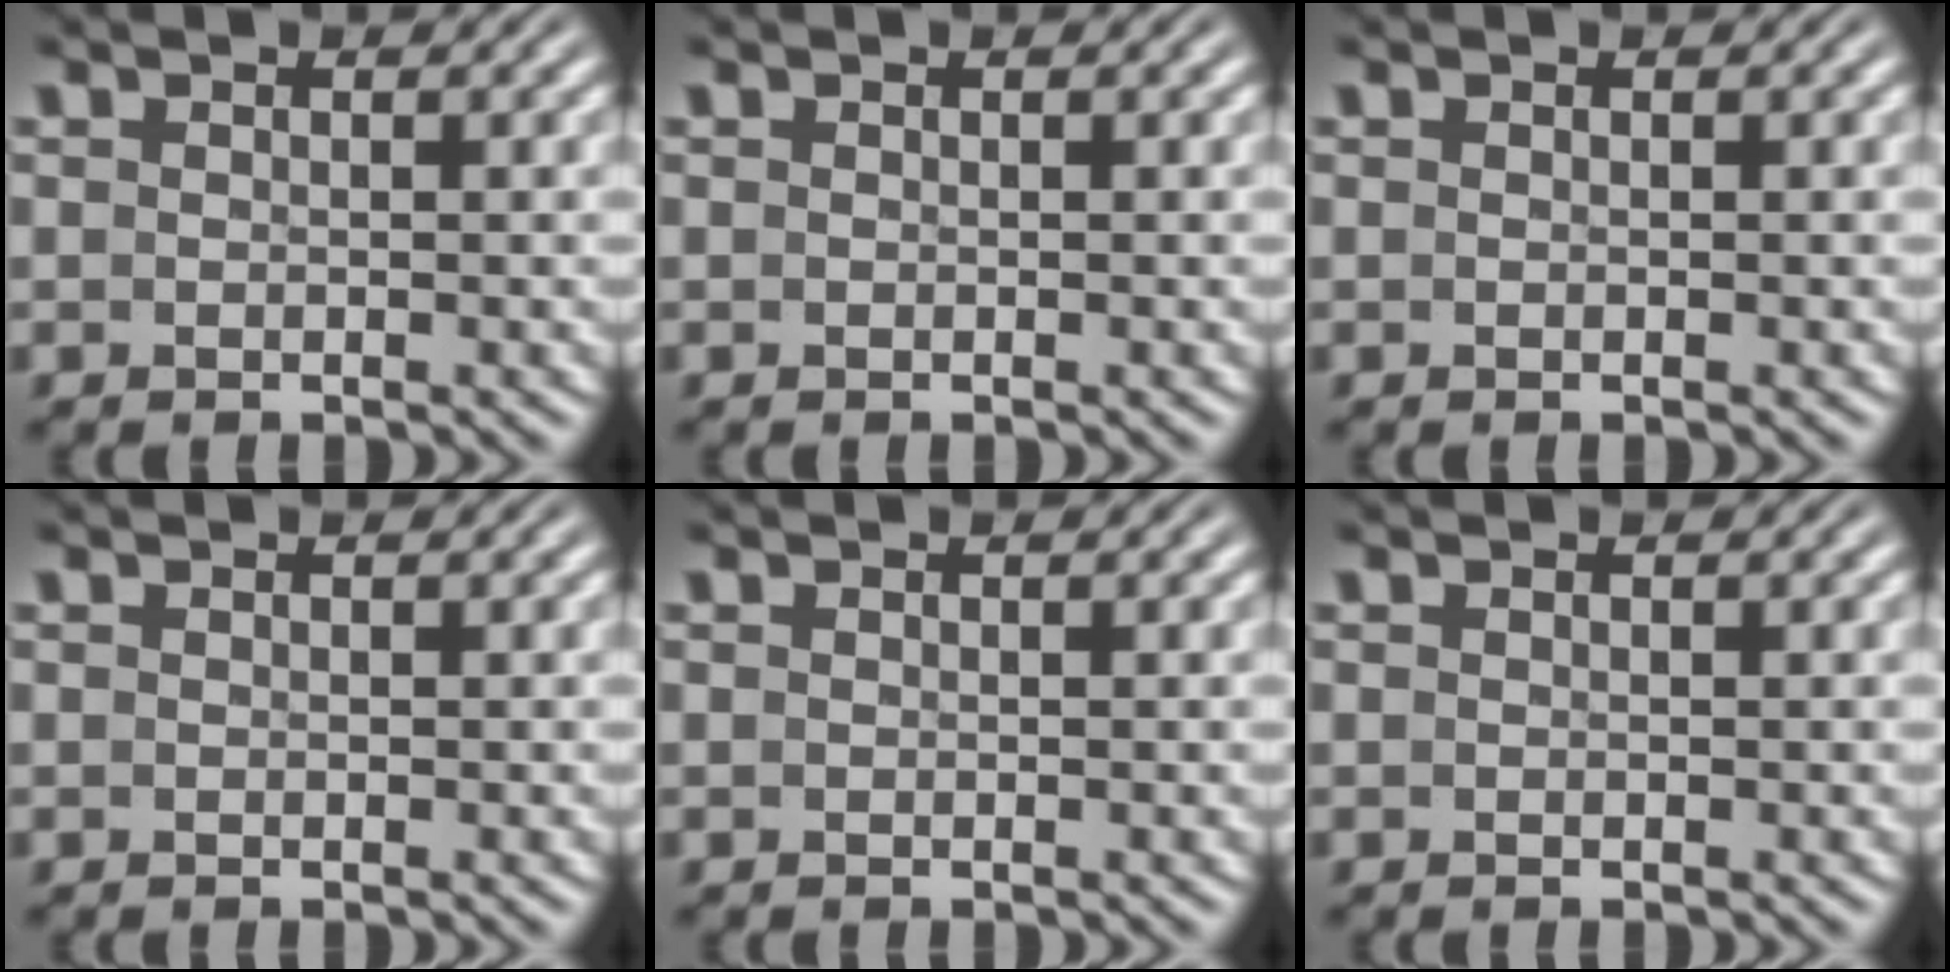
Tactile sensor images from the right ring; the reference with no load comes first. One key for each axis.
{"total": 0.0}
{"total": 0.0}
{"total": 0.0}
{"total": 0.0}
{"total": 0.0}